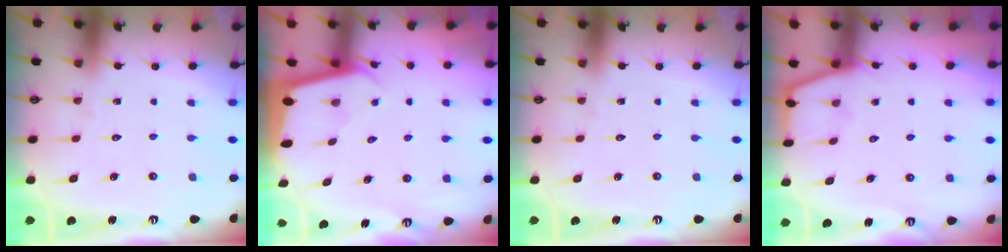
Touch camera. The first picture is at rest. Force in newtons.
{"total": 1.9, "press": 1.9, "slide": 0.0}
{"total": 0.0}
{"total": 1.6, "press": 1.6, "slide": 0.3}